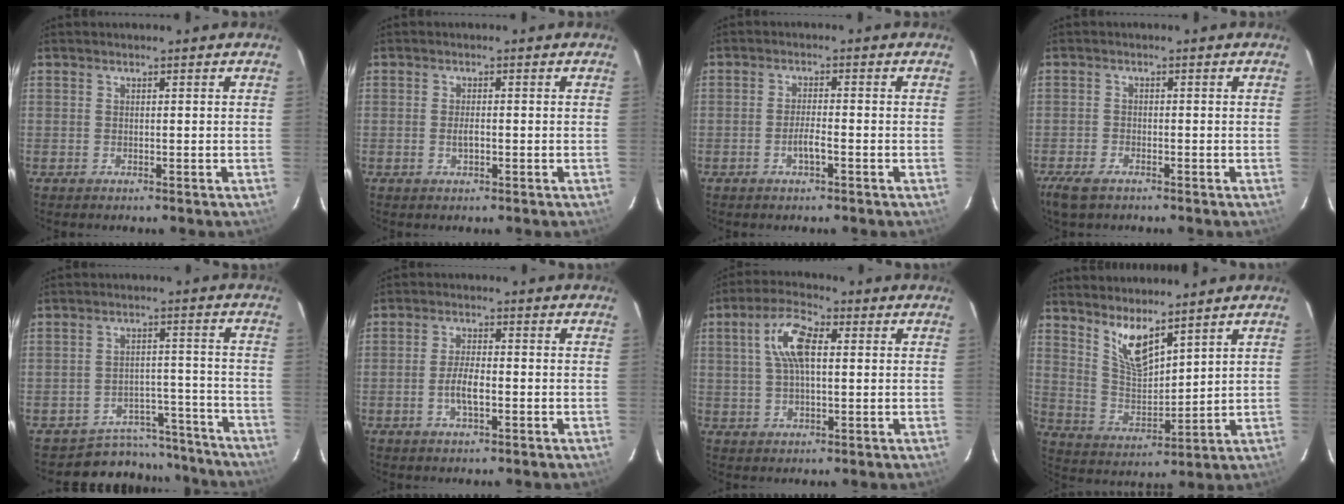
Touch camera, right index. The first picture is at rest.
{"total": 1.6, "force": [-0.4, 0.7, 1.4], "torque": [-0.027, -0.002, -0.008]}
{"total": 2.7, "force": [-1.4, 0.5, 2.3], "torque": [-0.047, -0.001, -0.026]}
{"total": 4.6, "force": [-3.3, 2.0, 2.6], "torque": [-0.071, -0.012, -0.066]}
{"total": 13.3, "force": [-12.1, 5.3, 0.8], "torque": [-0.018, 0.051, -0.157]}
{"total": 4.2, "force": [-1.4, 1.3, 3.8], "torque": [-0.077, -0.001, -0.025]}
{"total": 8.4, "force": [1.8, 3.5, 7.4], "torque": [-0.146, 0.020, 0.033]}
{"total": 8.4, "force": [6.1, 2.5, 5.2], "torque": [-0.098, -0.008, 0.128]}